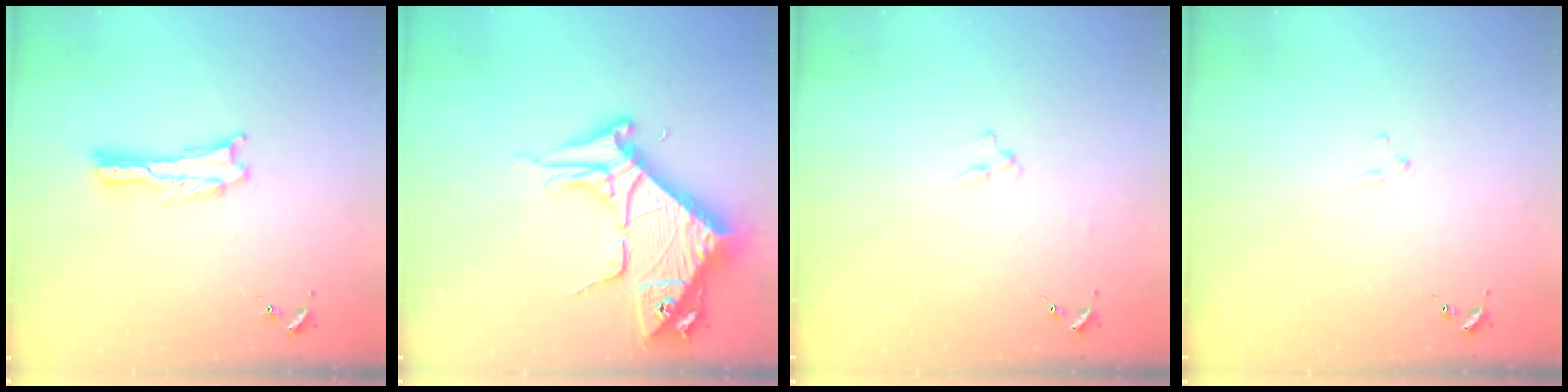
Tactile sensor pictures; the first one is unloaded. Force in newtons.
{"total": 9.0, "press": 8.9, "slide": 1.2}
{"total": 2.3, "press": 2.3, "slide": 0.3}
{"total": 2.1, "press": 2.1, "slide": 0.2}